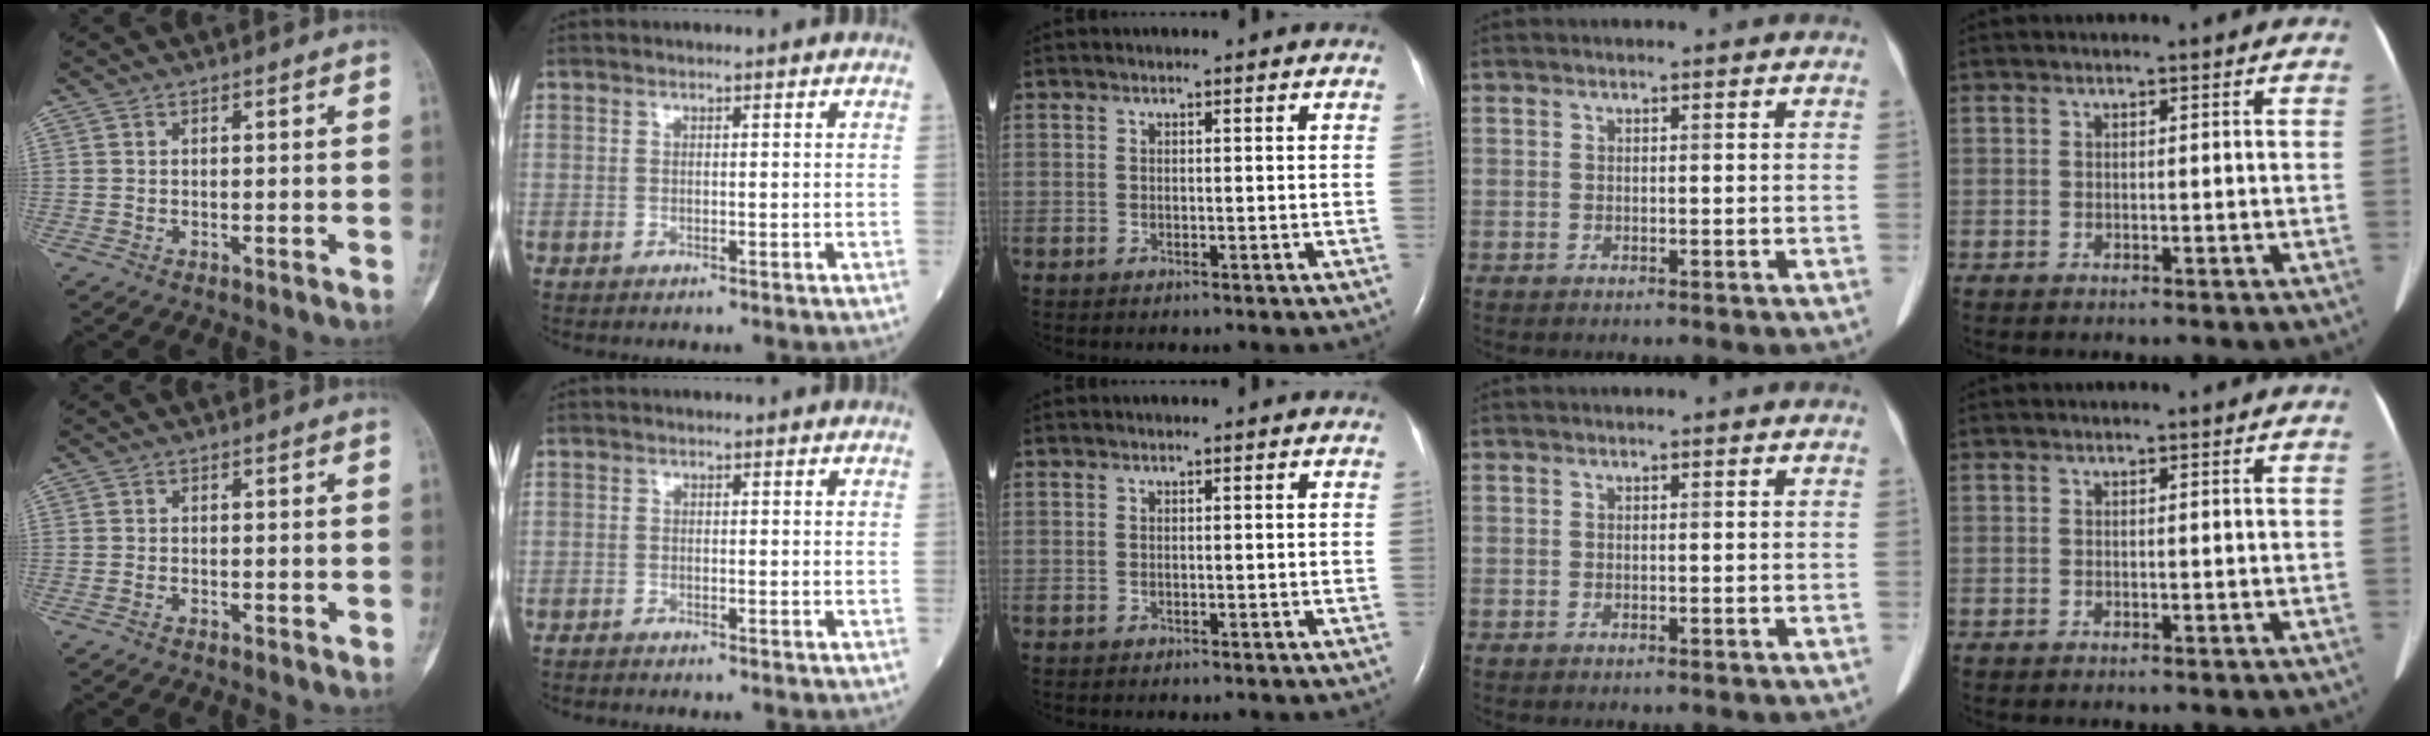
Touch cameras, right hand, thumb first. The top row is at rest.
{"thumb": {"total": 0.8, "force": [-0.4, 0.4, 0.5], "torque": [-0.010, 0.000, -0.008]}, "index": {"total": 1.4, "force": [-1.3, 0.1, 0.5], "torque": [-0.012, -0.003, -0.020]}}